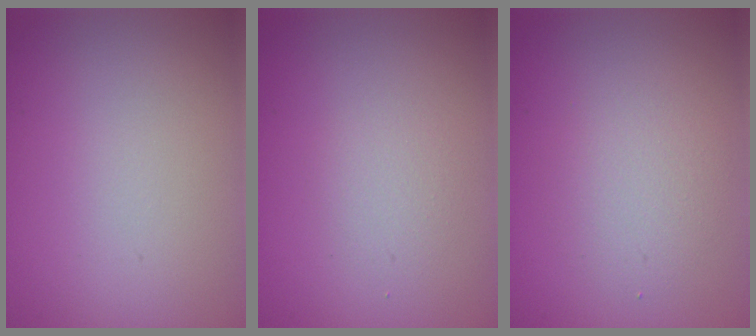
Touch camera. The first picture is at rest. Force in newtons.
{"total": 1.3, "press": 1.3, "slide": 0.0}
{"total": 2.4, "press": 2.4, "slide": 0.0}